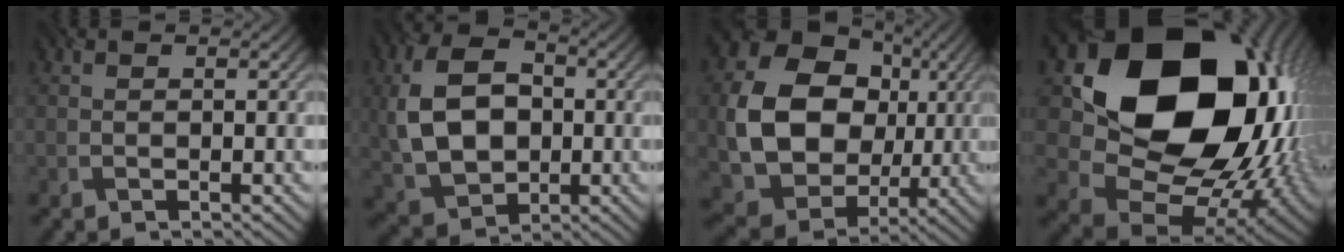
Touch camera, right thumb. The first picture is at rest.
{"total": 11.2, "force": [0.0, 8.0, 7.8], "torque": [-0.181, 0.003, -0.003]}
{"total": 14.9, "force": [1.2, 12.2, 8.5], "torque": [-0.180, -0.021, 0.026]}
{"total": 21.4, "force": [5.2, 16.8, 12.1], "torque": [-0.252, -0.033, 0.138]}